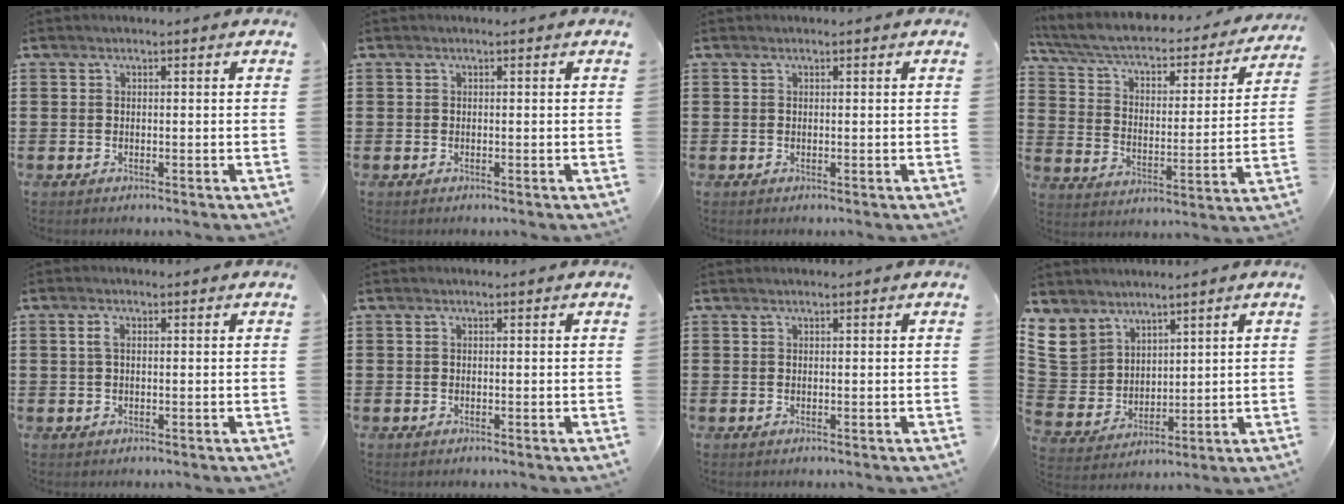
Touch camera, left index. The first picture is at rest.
{"total": 0.0}
{"total": 0.0}
{"total": 5.0, "force": [3.8, 1.6, 2.8], "torque": [-0.072, -0.033, 0.060]}
{"total": 1.8, "force": [0.4, 0.8, 1.5], "torque": [-0.033, 0.006, 0.005]}
{"total": 0.0}
{"total": 0.0}
{"total": 7.4, "force": [5.1, 5.3, 1.1], "torque": [-0.068, -0.022, 0.101]}